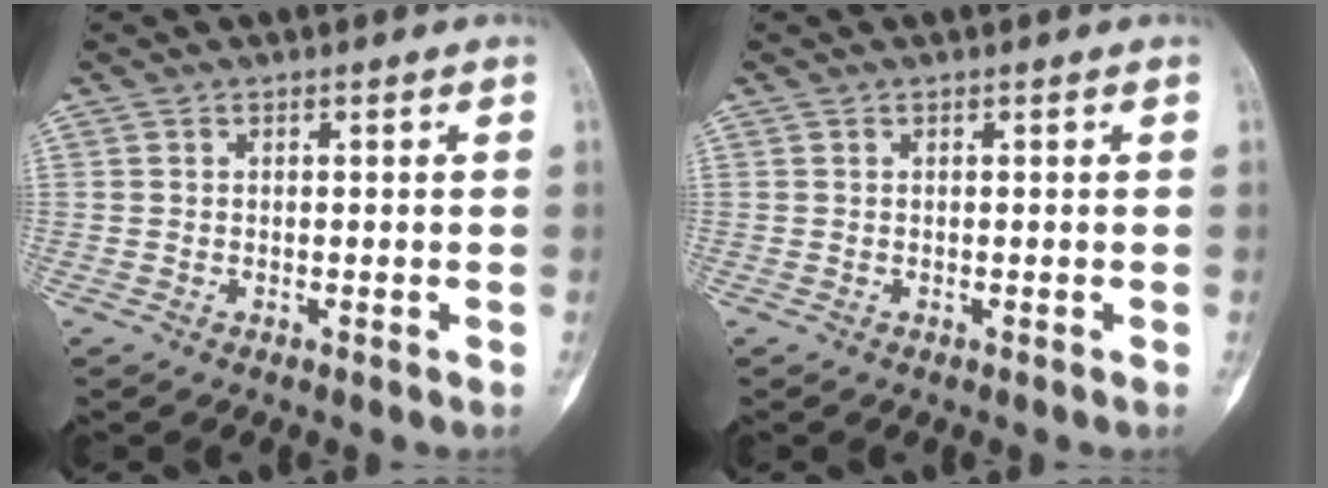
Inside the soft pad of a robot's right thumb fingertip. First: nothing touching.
{"total": 0.0}